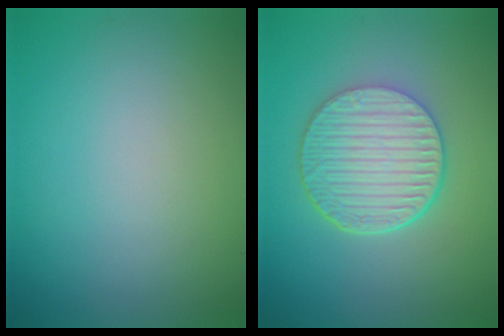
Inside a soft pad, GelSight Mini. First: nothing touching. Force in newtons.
{"total": 6.3, "press": 4.6, "slide": 4.3}